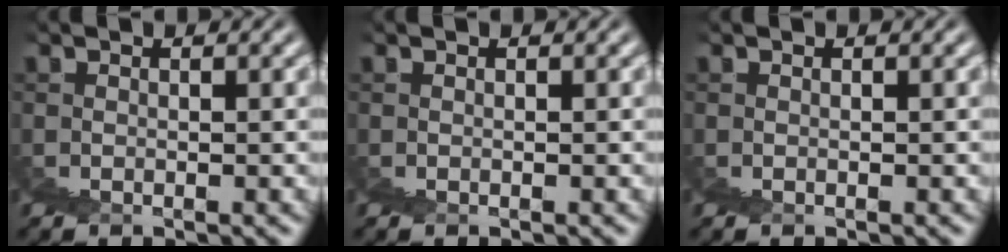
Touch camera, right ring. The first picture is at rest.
{"total": 0.0}
{"total": 0.0}